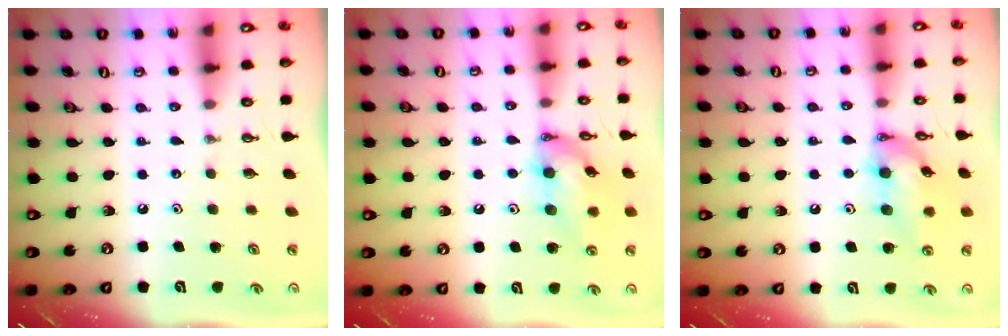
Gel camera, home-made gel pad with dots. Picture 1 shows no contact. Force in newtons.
{"total": 13.8, "press": 13.7, "slide": 1.6}
{"total": 13.8, "press": 13.7, "slide": 1.6}